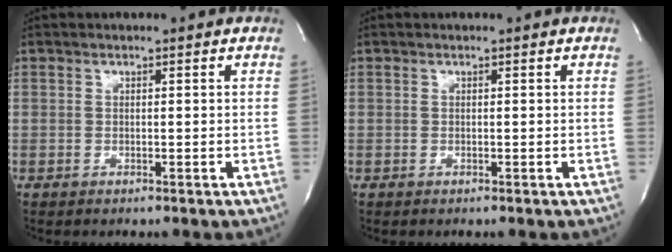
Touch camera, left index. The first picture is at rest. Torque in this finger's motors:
{"motor_torque": [-0.02, 0.02, 0.00, 0.00]}